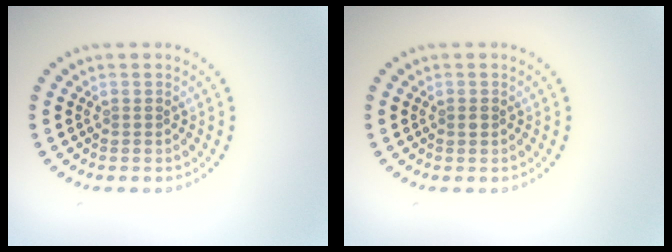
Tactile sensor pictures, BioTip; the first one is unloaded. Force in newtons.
{"total": 0.7, "press": 0.7, "slide": 0.1}